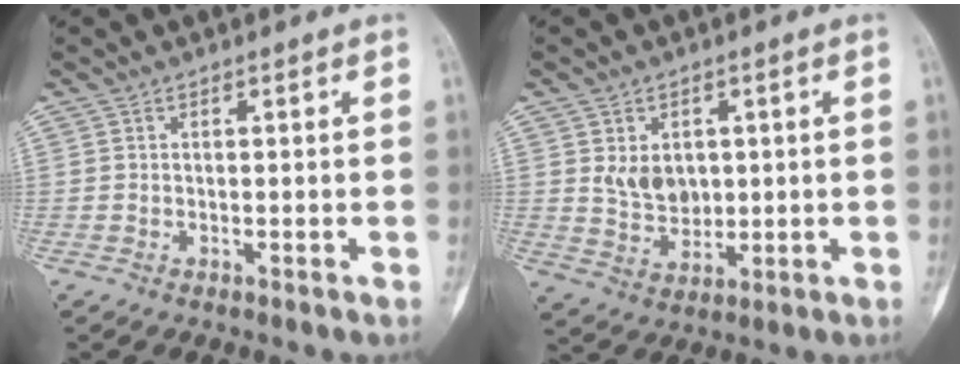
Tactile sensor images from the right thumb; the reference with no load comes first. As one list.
[{"total": 6.5, "force": [1.4, 5.0, 3.9], "torque": [-0.044, -0.014, 0.036]}]